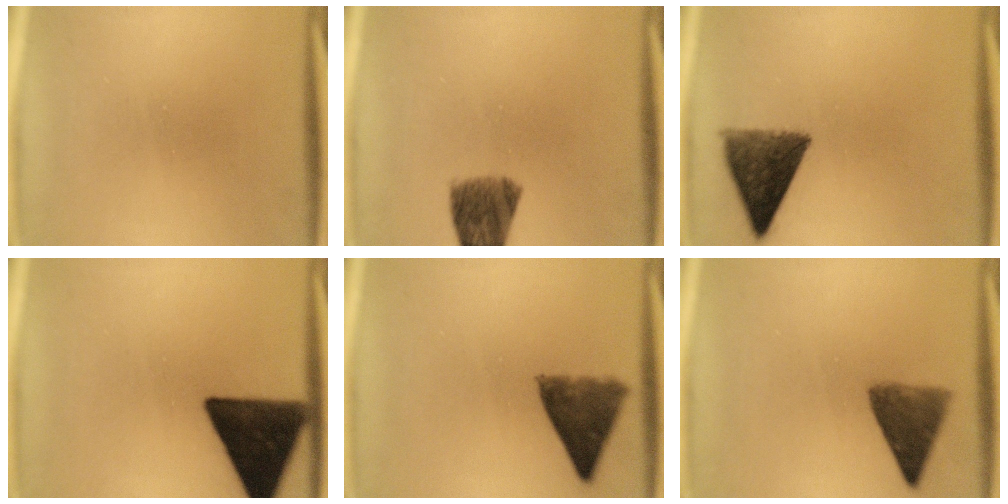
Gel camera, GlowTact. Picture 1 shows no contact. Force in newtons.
{"total": 8.5}
{"total": 9.8}
{"total": 16.0}
{"total": 8.1}
{"total": 7.7}